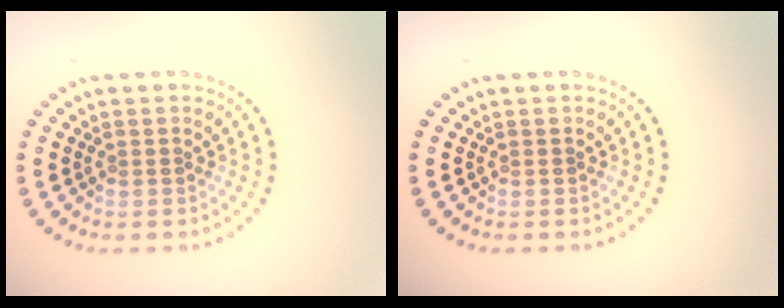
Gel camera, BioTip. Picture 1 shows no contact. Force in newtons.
{"total": 0.0}